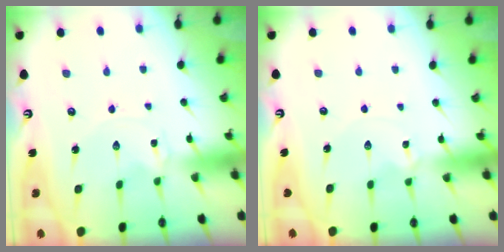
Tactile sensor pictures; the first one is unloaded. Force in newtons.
{"total": 0.8, "press": 0.8, "slide": 0.1}